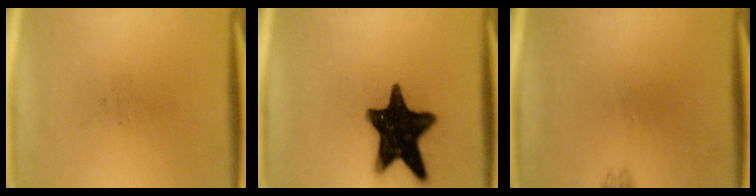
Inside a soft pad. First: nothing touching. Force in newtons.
{"total": 18.1}
{"total": 0.7}